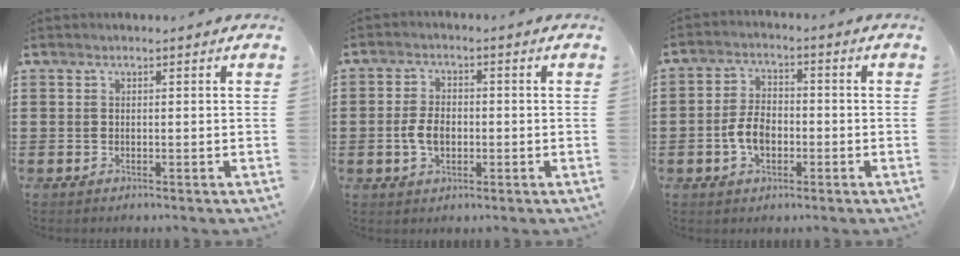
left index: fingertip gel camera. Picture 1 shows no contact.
{"total": 4.6, "force": [-0.8, 2.7, 3.6], "torque": [-0.071, -0.001, -0.020]}
{"total": 5.4, "force": [-1.4, 3.2, 4.2], "torque": [-0.094, 0.003, -0.032]}